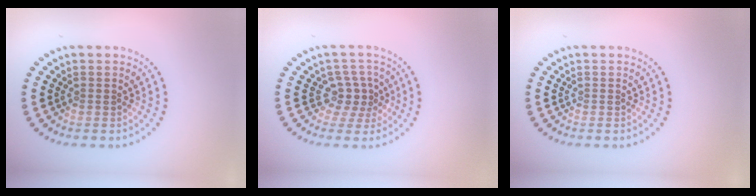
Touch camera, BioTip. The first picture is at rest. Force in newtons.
{"total": 2.5, "press": 1.9, "slide": 1.6}
{"total": 0.0}